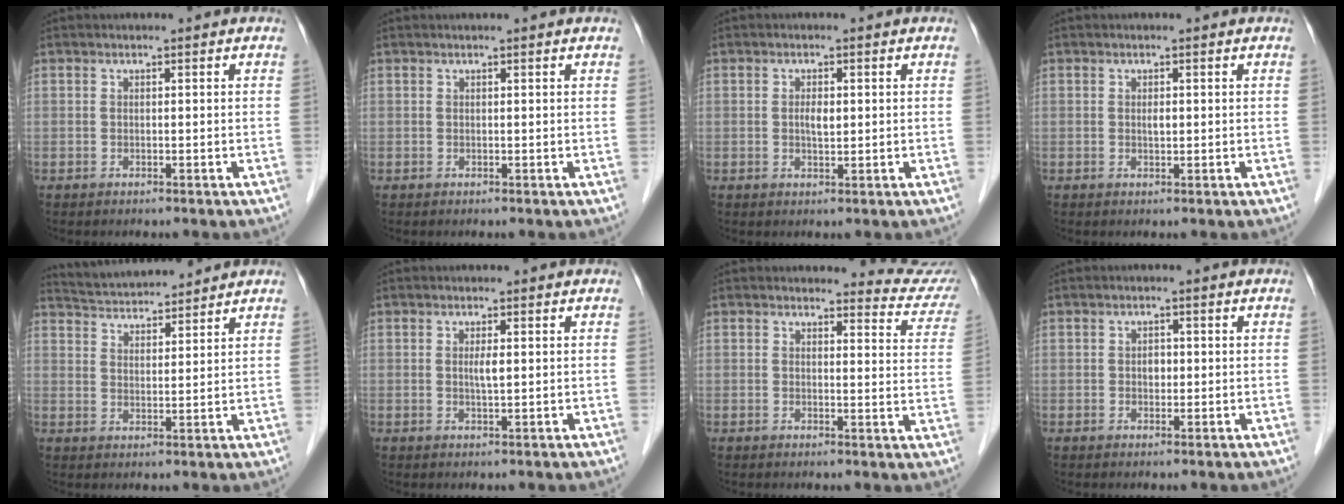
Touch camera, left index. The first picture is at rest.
{"total": 1.0, "force": [0.9, -0.2, 0.5], "torque": [-0.012, 0.009, 0.011]}
{"total": 1.8, "force": [-0.3, 0.7, 1.7], "torque": [-0.033, -0.006, -0.003]}
{"total": 0.8, "force": [-0.4, 0.3, 0.7], "torque": [-0.013, -0.007, -0.006]}
{"total": 8.5, "force": [8.3, 0.8, 1.9], "torque": [-0.042, 0.019, 0.138]}
{"total": 1.5, "force": [-0.2, 0.1, 1.5], "torque": [-0.032, -0.006, -0.003]}
{"total": 7.1, "force": [7.0, 0.6, -0.6], "torque": [0.017, -0.063, 0.050]}
{"total": 1.5, "force": [-0.6, 1.1, 0.9], "torque": [-0.014, -0.004, -0.008]}